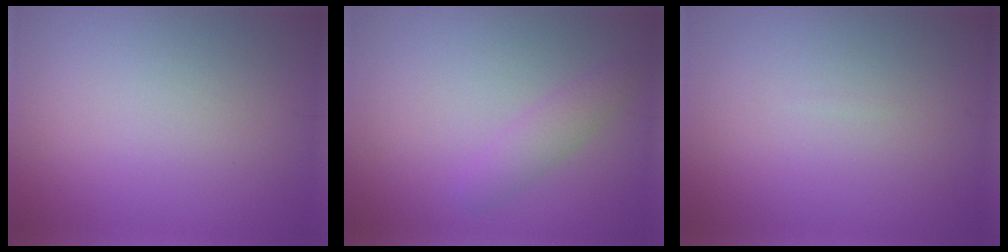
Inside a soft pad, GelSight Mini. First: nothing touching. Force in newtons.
{"total": 1.9, "press": 1.9, "slide": 0.1}
{"total": 0.0}